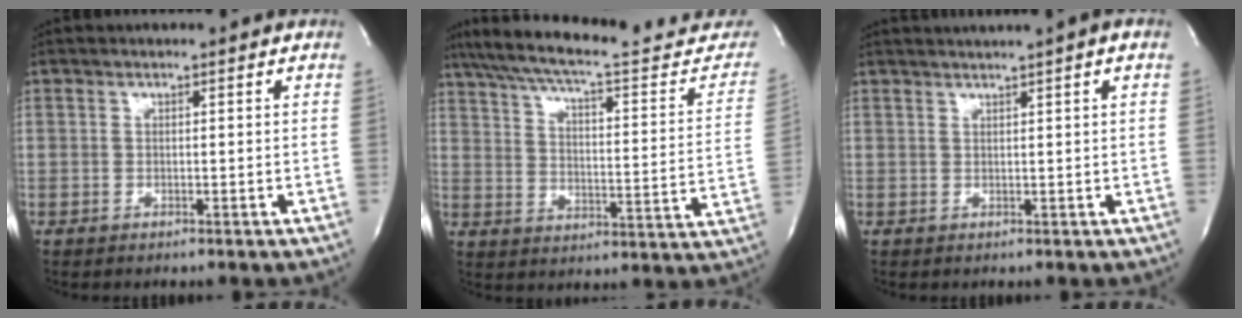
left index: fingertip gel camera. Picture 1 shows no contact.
{"total": 27.2, "force": [23.7, 4.3, 12.7], "torque": [-0.195, -0.029, 0.308]}
{"total": 4.8, "force": [3.5, -0.7, 3.2], "torque": [-0.052, 0.024, 0.051]}